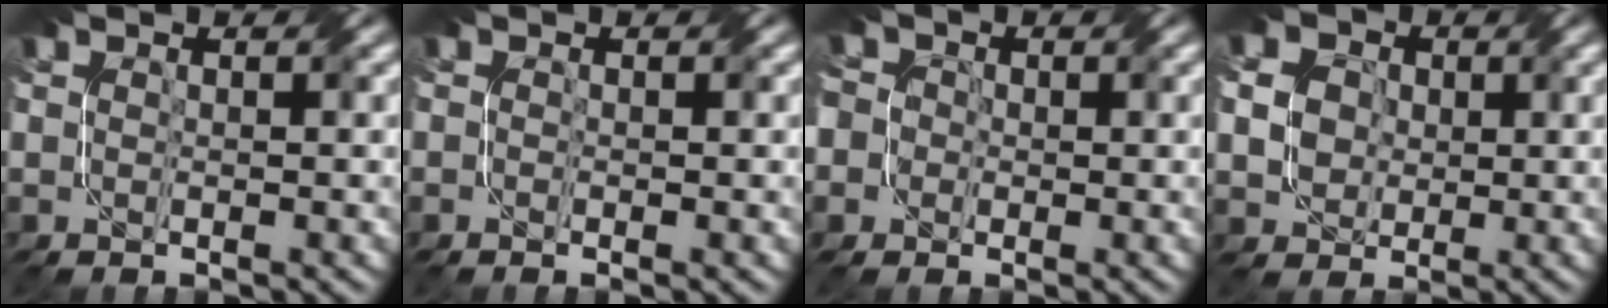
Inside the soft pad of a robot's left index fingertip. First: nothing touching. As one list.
[{"total": 0.8, "force": [-0.3, 0.3, 0.7], "torque": [-0.013, -0.003, -0.007]}, {"total": 5.6, "force": [-2.3, 4.8, 1.8], "torque": [-0.043, 0.014, -0.053]}, {"total": 5.0, "force": [1.5, 4.5, 1.6], "torque": [-0.044, 0.028, 0.017]}]